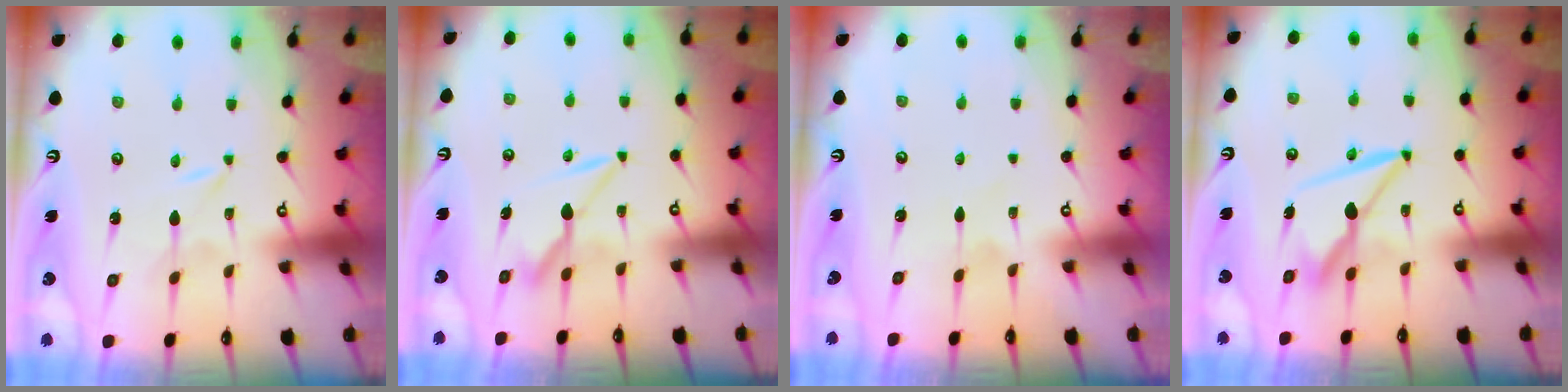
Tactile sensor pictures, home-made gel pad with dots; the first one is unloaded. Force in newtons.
{"total": 7.3, "press": 7.3, "slide": 0.6}
{"total": 4.2, "press": 4.2, "slide": 0.4}
{"total": 8.5, "press": 8.4, "slide": 1.2}